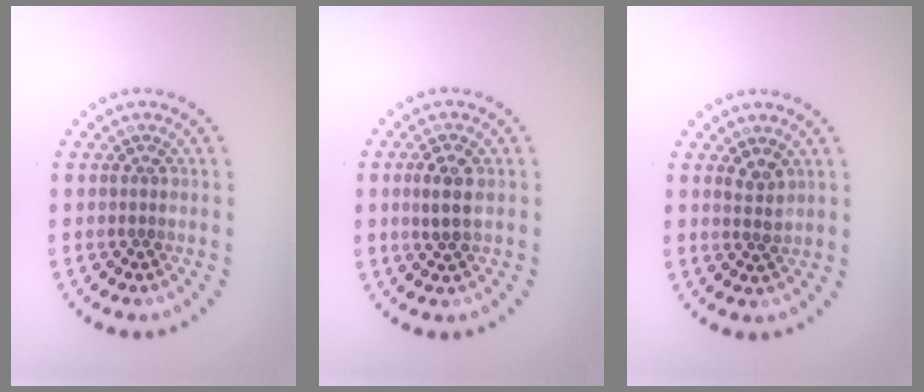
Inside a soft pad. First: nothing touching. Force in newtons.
{"total": 2.4, "press": 2.4, "slide": 0.6}
{"total": 1.3, "press": 1.2, "slide": 0.6}